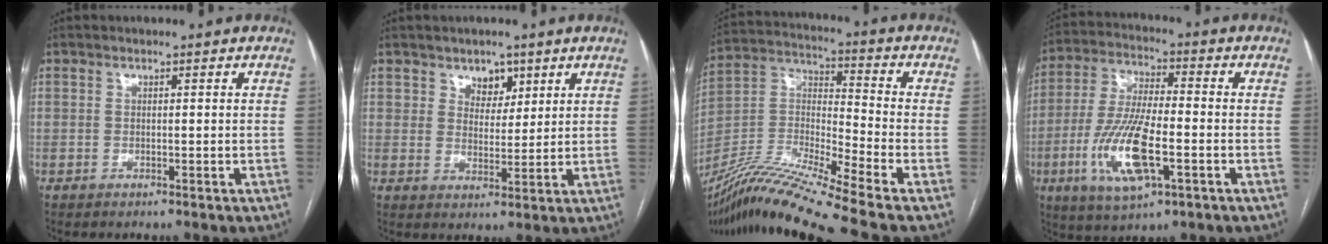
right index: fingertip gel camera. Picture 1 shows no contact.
{"total": 4.2, "force": [2.7, 2.9, 1.4], "torque": [-0.017, 0.000, 0.050]}
{"total": 18.7, "force": [-15.3, -1.8, 10.6], "torque": [-0.231, -0.015, -0.291]}
{"total": 13.5, "force": [-4.1, 3.5, 12.4], "torque": [-0.263, -0.010, -0.070]}